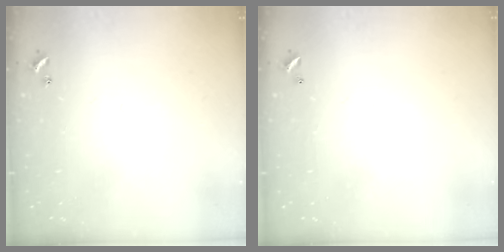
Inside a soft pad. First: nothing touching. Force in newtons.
{"total": 2.8, "press": 2.8, "slide": 0.1}